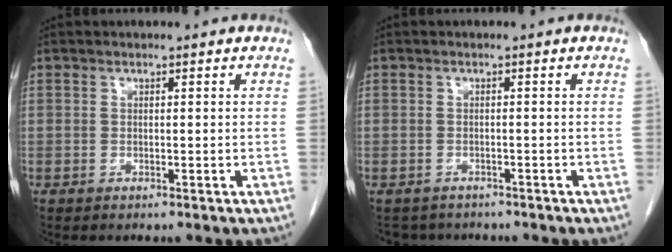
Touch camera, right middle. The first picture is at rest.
{"total": 4.2, "force": [-3.8, 1.8, 0.1], "torque": [0.001, 0.001, -0.052]}